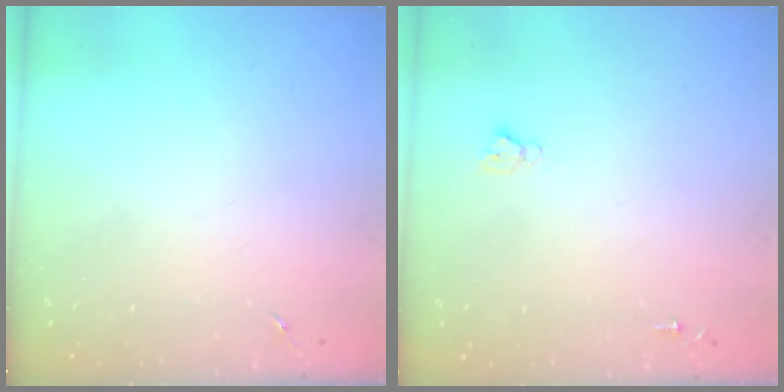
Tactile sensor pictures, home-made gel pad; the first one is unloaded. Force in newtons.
{"total": 2.7, "press": 2.7, "slide": 0.0}